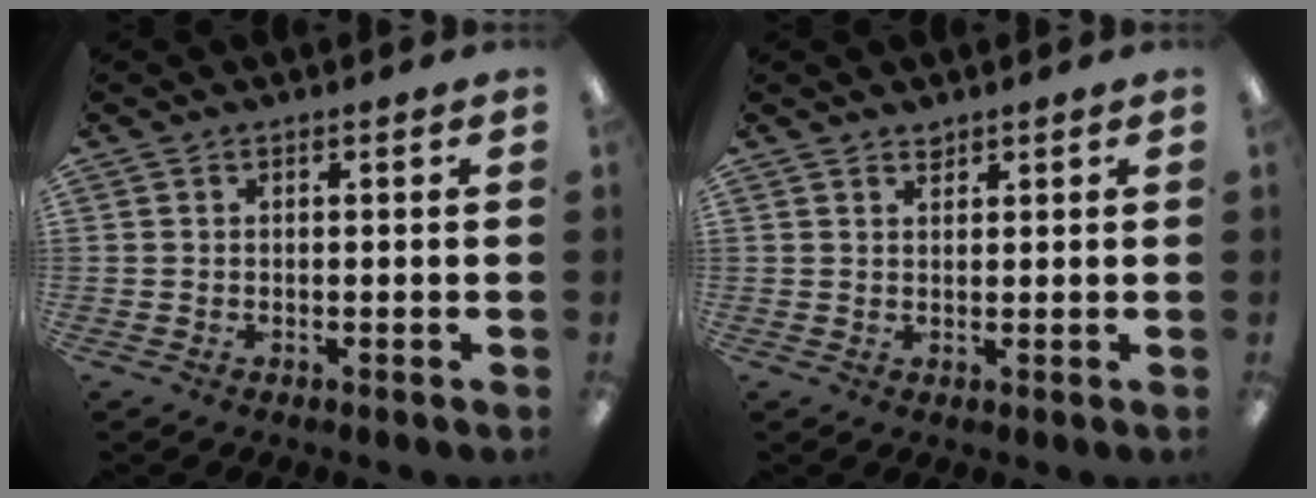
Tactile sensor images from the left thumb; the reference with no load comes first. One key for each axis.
{"total": 1.4, "fx": 1.3, "fy": 0.5, "fz": 0.1, "tx": 0.005, "ty": -0.006, "tz": 0.024}